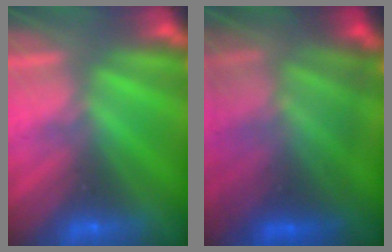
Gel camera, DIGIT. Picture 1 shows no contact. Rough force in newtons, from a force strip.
{"total": 7.6}